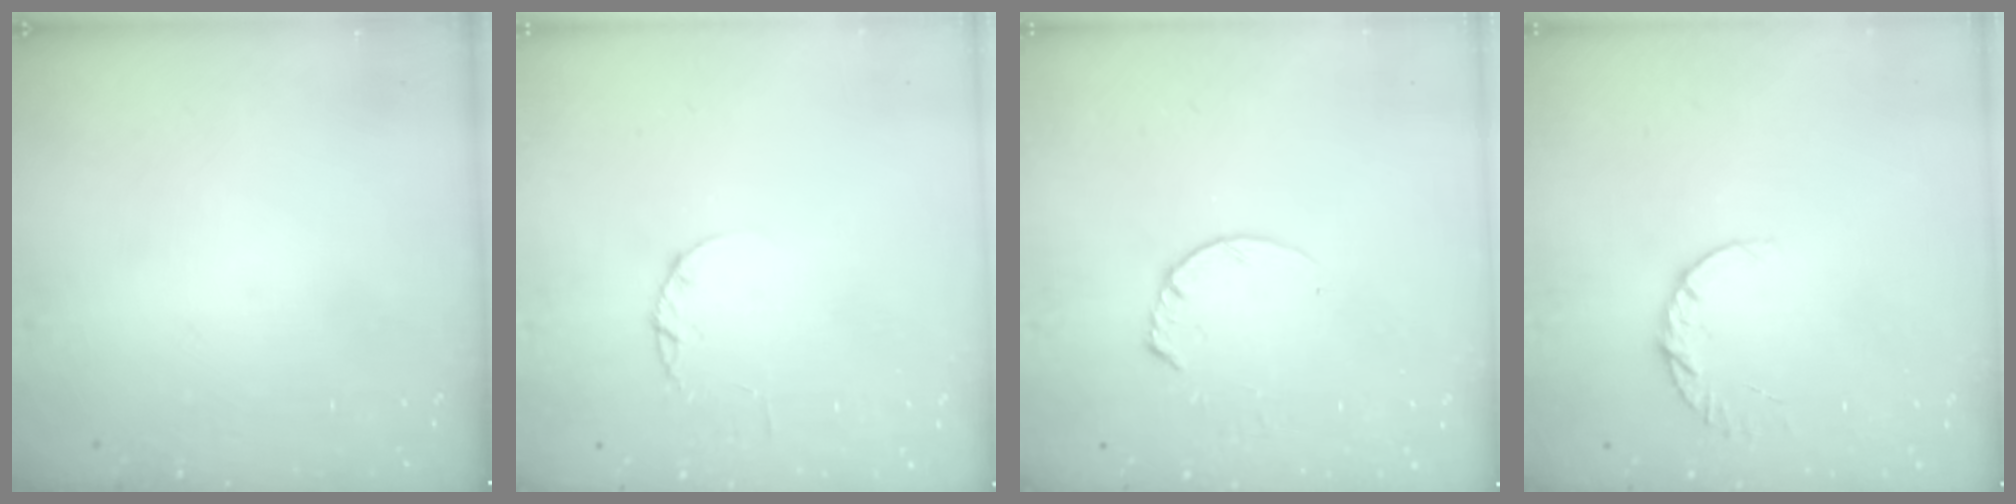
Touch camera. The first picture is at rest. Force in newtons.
{"total": 1.7, "press": 1.7, "slide": 0.3}
{"total": 4.8, "press": 4.7, "slide": 0.4}
{"total": 6.3, "press": 6.3, "slide": 0.6}